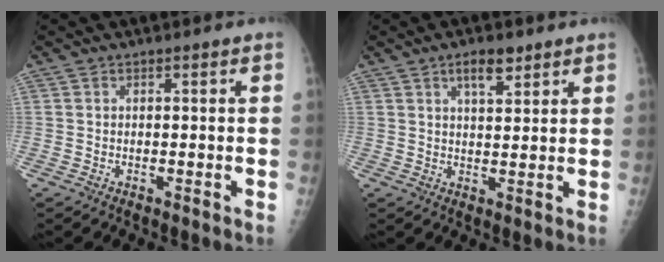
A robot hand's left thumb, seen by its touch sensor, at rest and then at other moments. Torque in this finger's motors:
{"motor_torque": [0.09, -0.04, 0.41, -0.19, 0.02]}